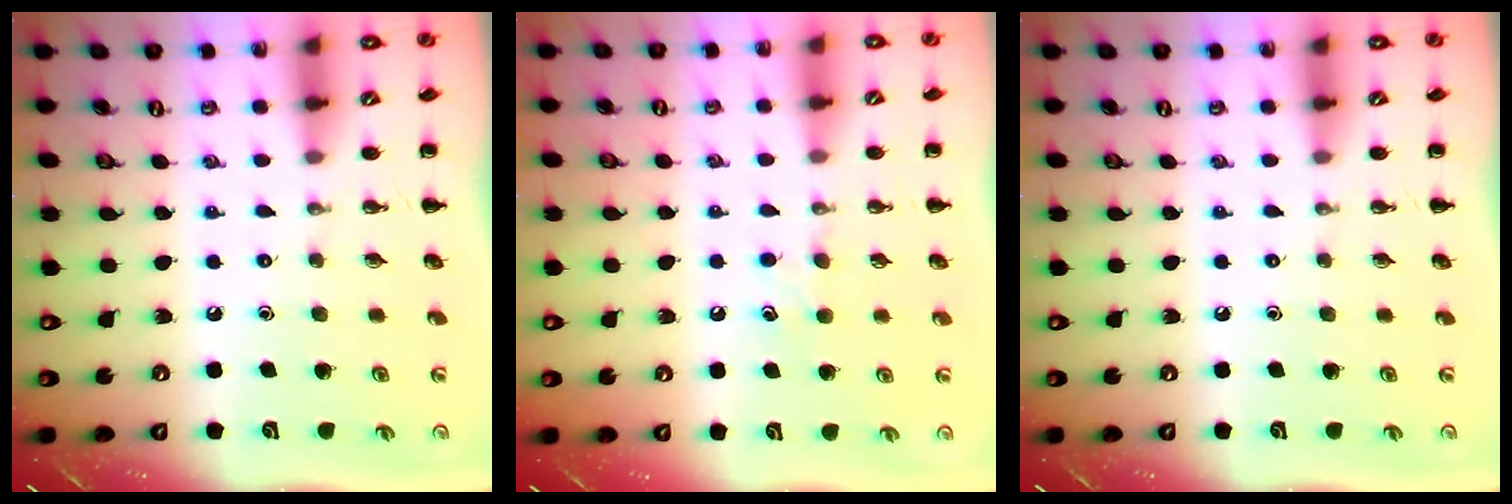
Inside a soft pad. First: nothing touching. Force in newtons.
{"total": 5.7, "press": 5.4, "slide": 1.7}
{"total": 0.0}